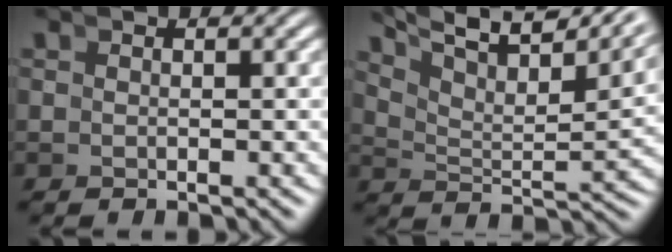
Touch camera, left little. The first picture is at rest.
{"total": 9.6, "force": [7.2, 2.9, 5.6], "torque": [-0.085, 0.027, 0.099]}